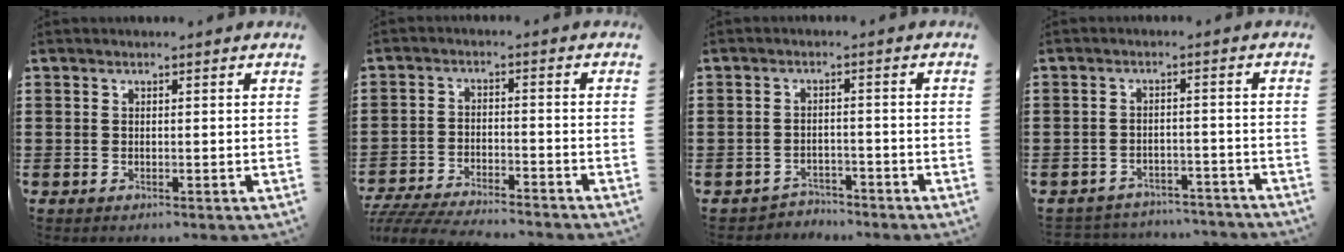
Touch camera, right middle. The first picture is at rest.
{"total": 5.6, "force": [-5.5, 0.4, 1.2], "torque": [-0.036, -0.004, -0.113]}
{"total": 2.6, "force": [-2.5, 0.6, -0.2], "torque": [-0.006, 0.001, -0.057]}
{"total": 3.4, "force": [-3.4, 0.5, -0.1], "torque": [-0.005, 0.001, -0.074]}